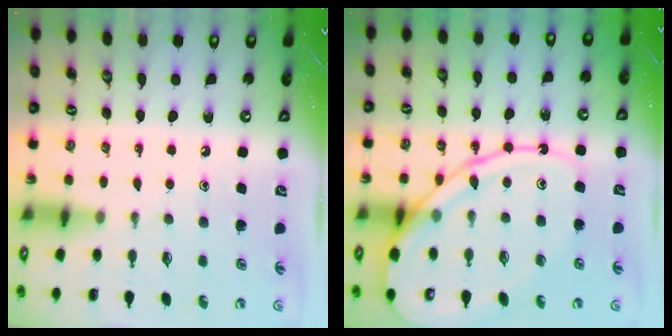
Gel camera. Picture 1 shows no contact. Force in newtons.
{"total": 14.3, "press": 14.3, "slide": 1.3}